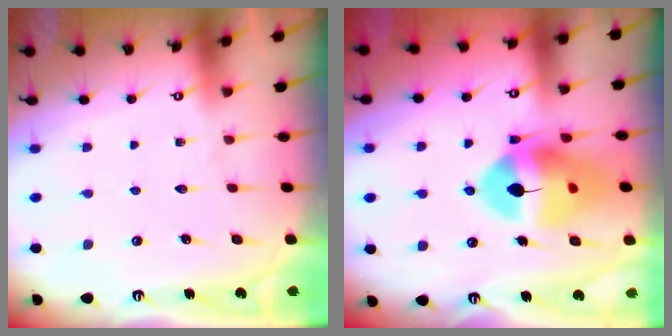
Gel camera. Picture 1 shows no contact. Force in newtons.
{"total": 15.2, "press": 15.1, "slide": 2.1}